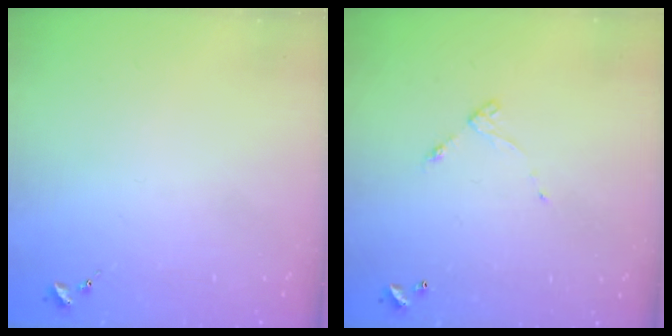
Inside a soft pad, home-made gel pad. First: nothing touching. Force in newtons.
{"total": 4.2, "press": 4.2, "slide": 0.2}